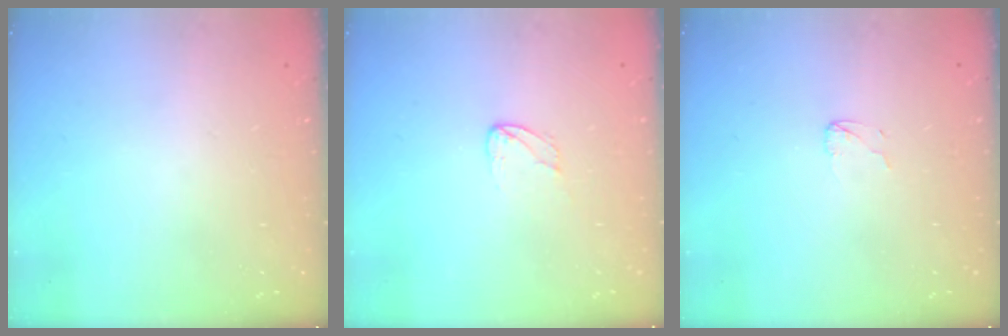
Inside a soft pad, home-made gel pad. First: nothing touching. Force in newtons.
{"total": 3.6, "press": 3.6, "slide": 0.3}
{"total": 2.4, "press": 2.4, "slide": 0.2}